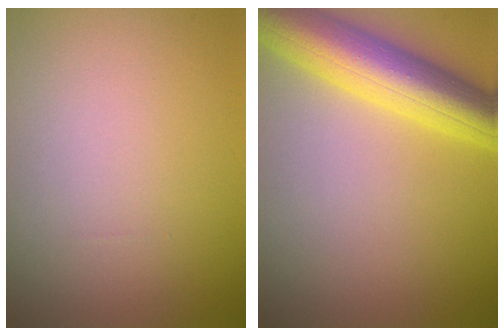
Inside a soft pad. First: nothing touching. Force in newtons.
{"total": 8.3, "press": 8.3, "slide": 0.1}